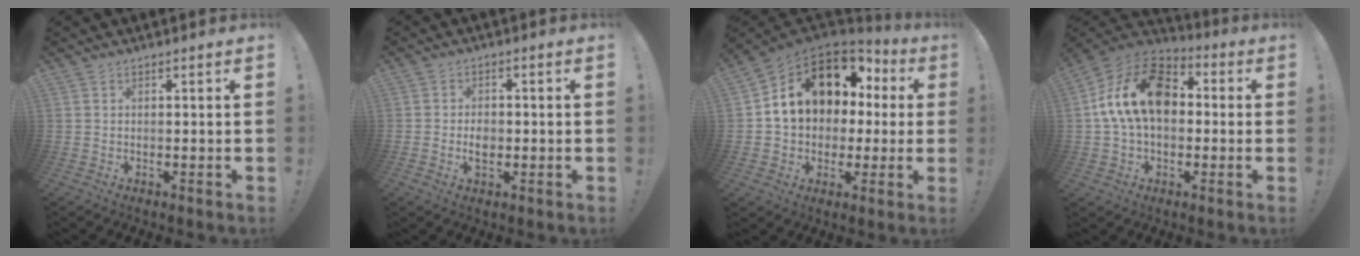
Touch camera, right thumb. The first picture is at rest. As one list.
[{"total": 3.8, "force": [-1.1, 2.6, 2.5], "torque": [-0.027, 0.002, -0.021]}, {"total": 15.2, "force": [5.9, 11.3, 8.4], "torque": [-0.130, -0.023, 0.118]}, {"total": 19.2, "force": [3.1, 12.9, 13.8], "torque": [-0.230, 0.014, 0.059]}]